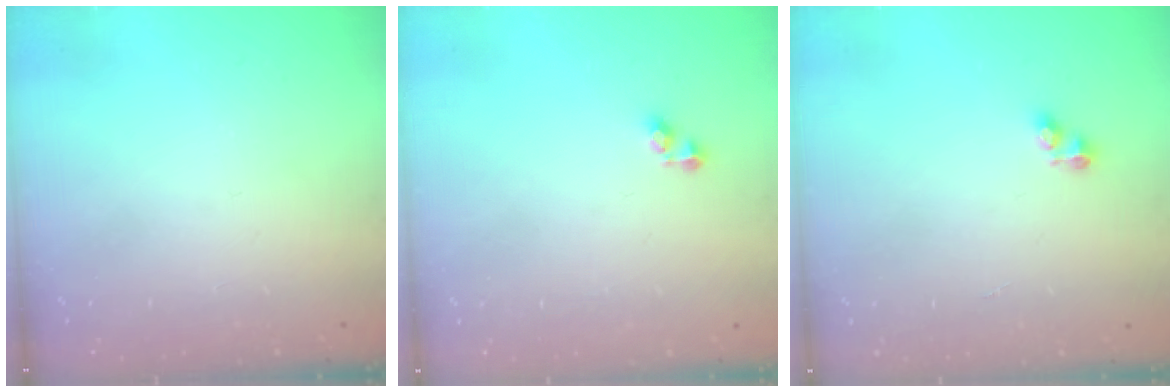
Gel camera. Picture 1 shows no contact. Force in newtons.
{"total": 2.7, "press": 2.7, "slide": 0.4}
{"total": 2.8, "press": 2.8, "slide": 0.4}